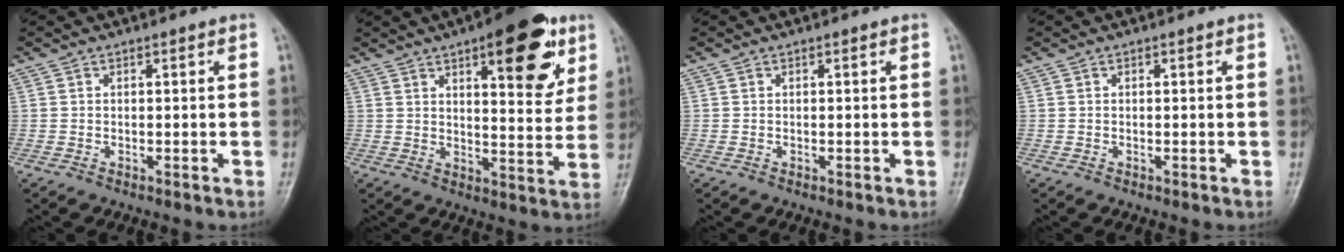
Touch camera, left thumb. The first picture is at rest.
{"total": 15.5, "force": [7.7, 5.8, 12.1], "torque": [-0.123, -0.030, 0.102]}
{"total": 0.0}
{"total": 0.0}